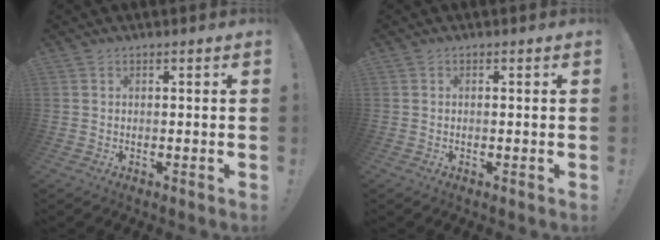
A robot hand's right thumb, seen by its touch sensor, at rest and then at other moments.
{"total": 0.0}